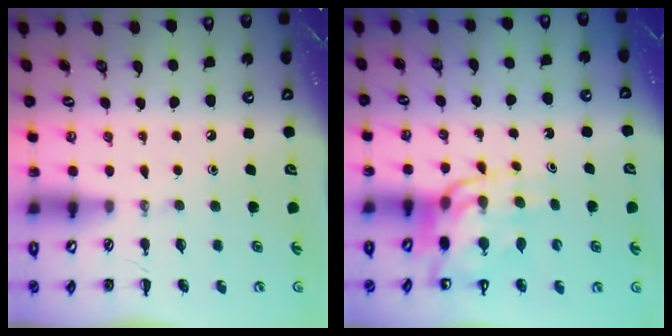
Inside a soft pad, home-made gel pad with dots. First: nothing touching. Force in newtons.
{"total": 11.6, "press": 11.1, "slide": 3.4}